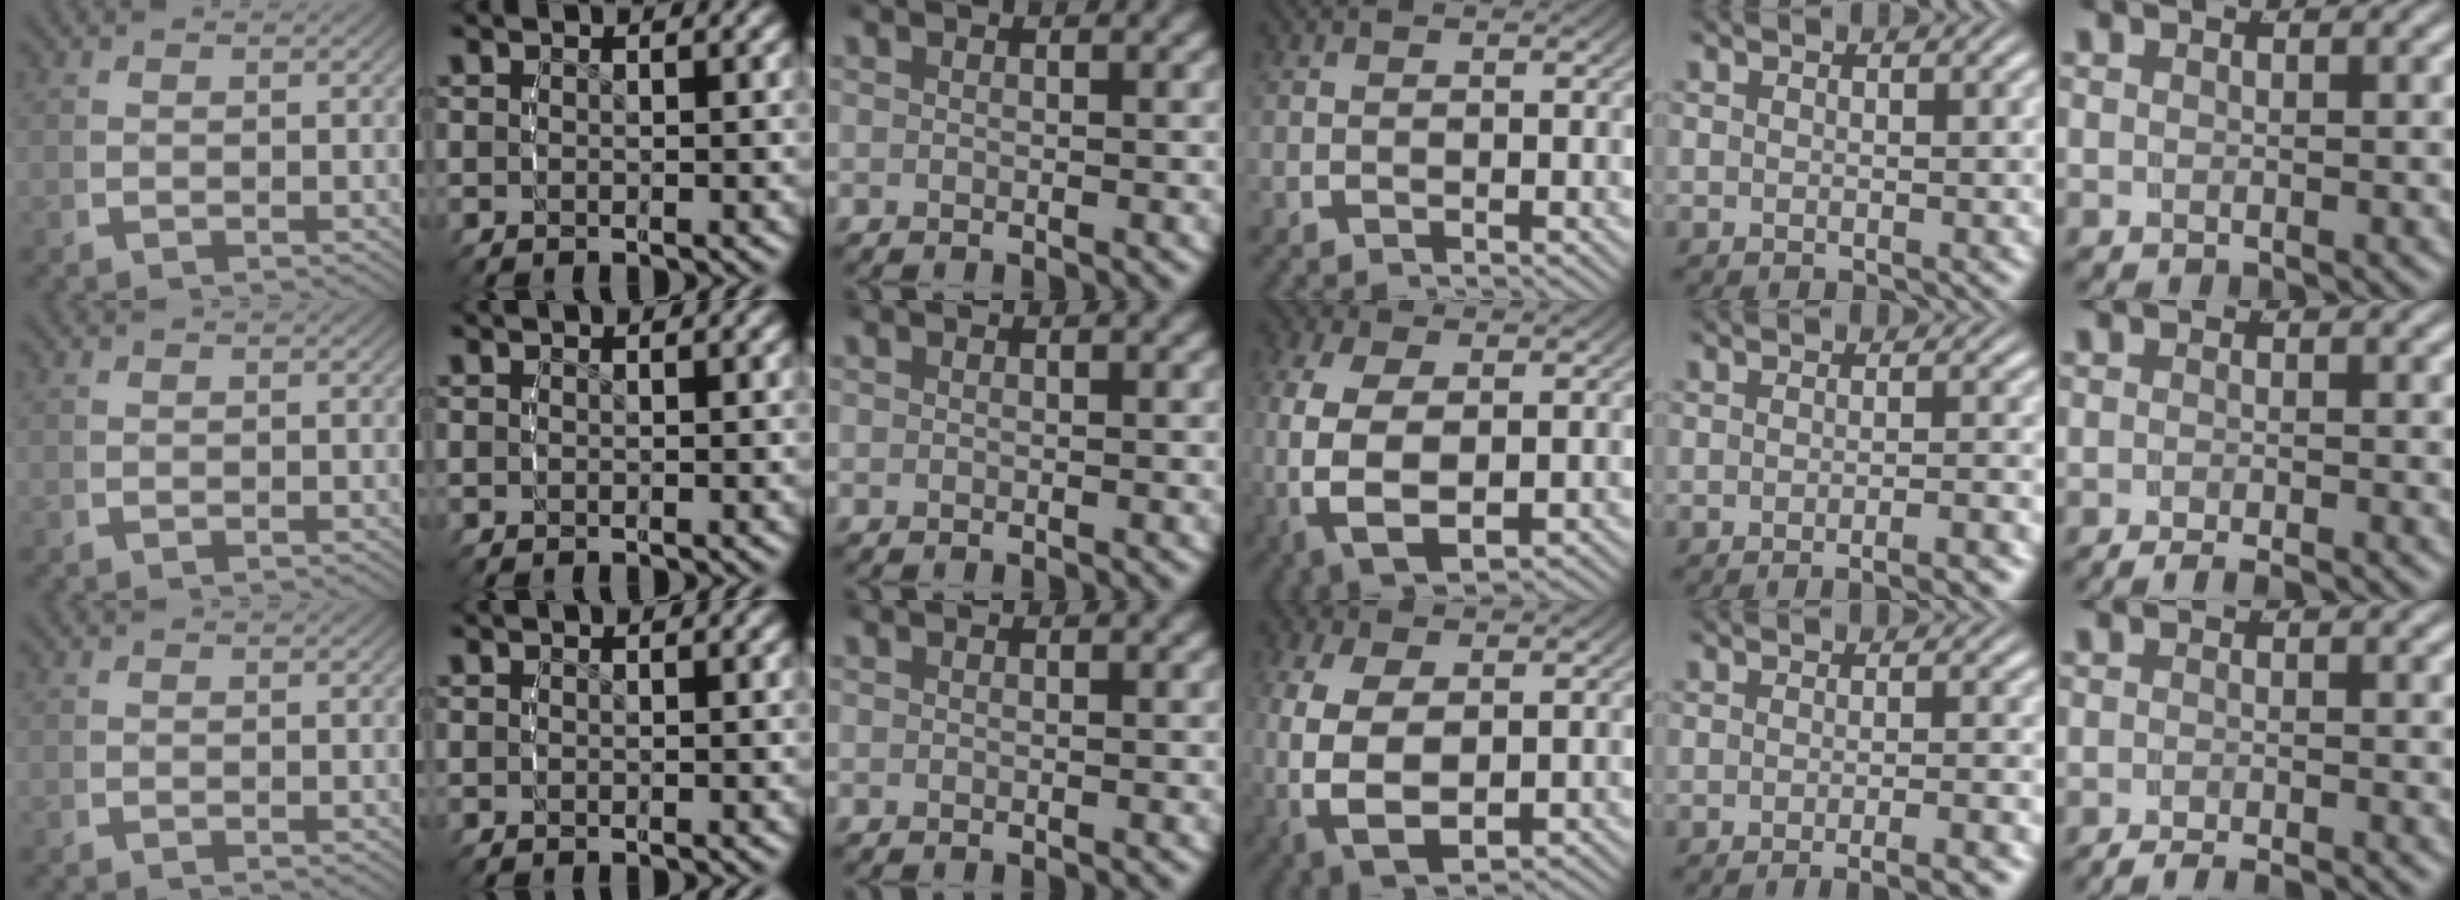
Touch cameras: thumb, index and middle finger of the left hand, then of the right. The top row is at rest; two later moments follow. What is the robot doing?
{"motion": "lift_and_place", "object": "bandage"}